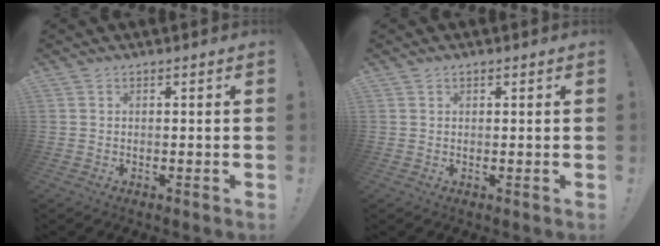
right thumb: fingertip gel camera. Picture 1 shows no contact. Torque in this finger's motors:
{"motor_torque": [-0.08, -0.18, -0.03, -0.08, 0.09]}